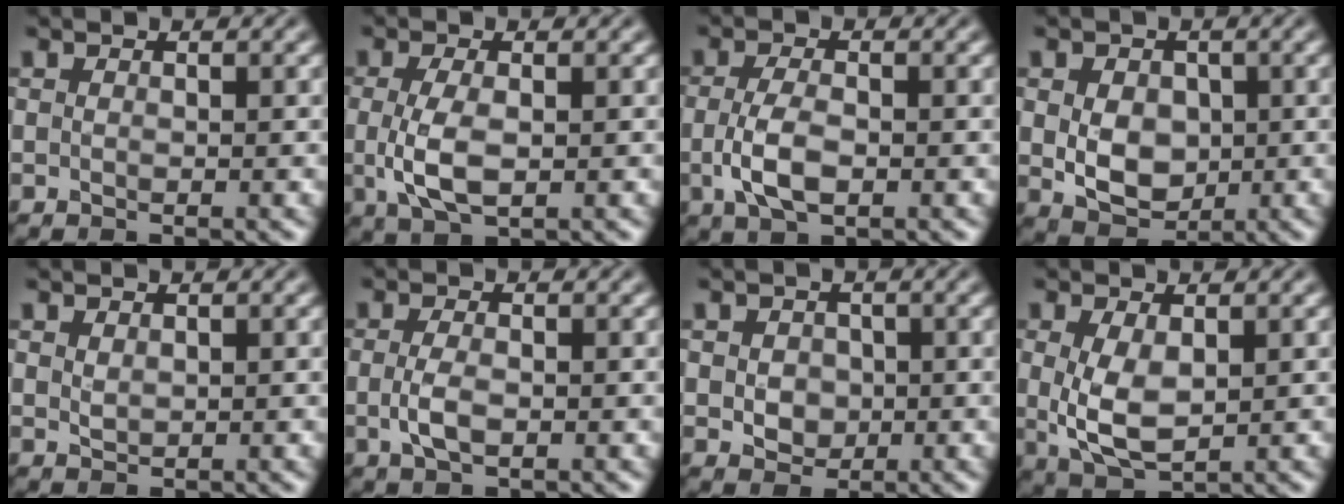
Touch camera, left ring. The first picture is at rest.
{"total": 3.7, "force": [-0.3, 1.6, 3.3], "torque": [-0.080, -0.005, -0.005]}
{"total": 3.5, "force": [-0.7, 1.6, 3.0], "torque": [-0.067, -0.006, -0.015]}
{"total": 4.3, "force": [0.1, 3.2, 2.8], "torque": [-0.052, -0.007, 0.006]}
{"total": 0.8, "force": [0.6, 0.4, 0.4], "torque": [-0.012, -0.002, 0.016]}
{"total": 2.1, "force": [-0.3, 0.9, 1.9], "torque": [-0.045, -0.005, -0.009]}
{"total": 2.3, "force": [0.1, 2.0, 1.2], "torque": [-0.020, -0.003, 0.003]}
{"total": 4.0, "force": [0.3, 2.0, 3.4], "torque": [-0.078, -0.003, 0.014]}